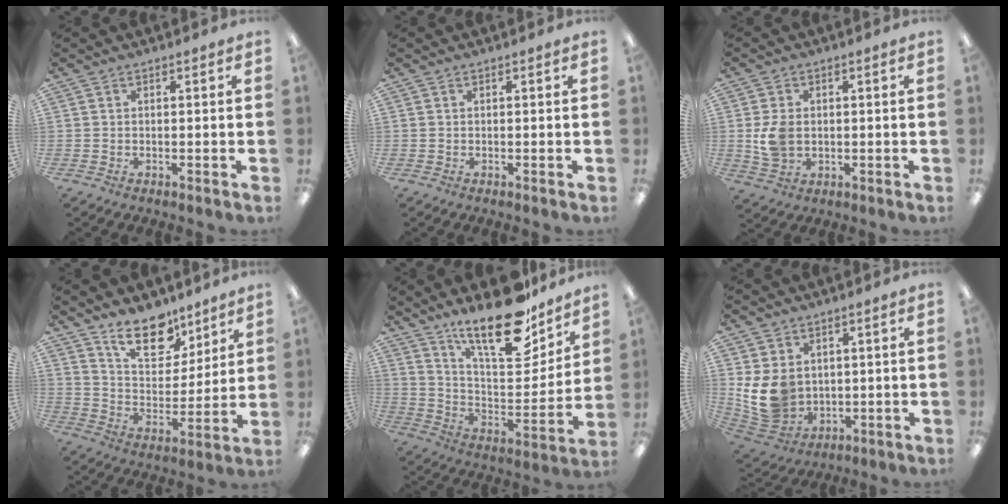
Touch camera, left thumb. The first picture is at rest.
{"total": 0.0}
{"total": 7.3, "force": [0.3, 5.4, 4.8], "torque": [-0.100, 0.004, 0.007]}
{"total": 14.2, "force": [10.5, 7.0, 6.5], "torque": [-0.096, -0.065, 0.192]}
{"total": 21.6, "force": [16.5, 7.0, 12.1], "torque": [-0.191, -0.118, 0.281]}
{"total": 11.7, "force": [1.8, 9.8, 6.2], "torque": [-0.154, -0.014, 0.040]}